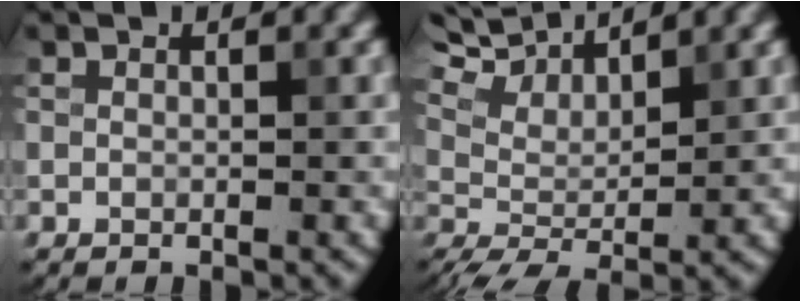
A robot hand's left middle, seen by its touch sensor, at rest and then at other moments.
{"total": 7.5, "force": [5.7, 2.1, 4.3], "torque": [-0.107, 0.019, 0.093]}